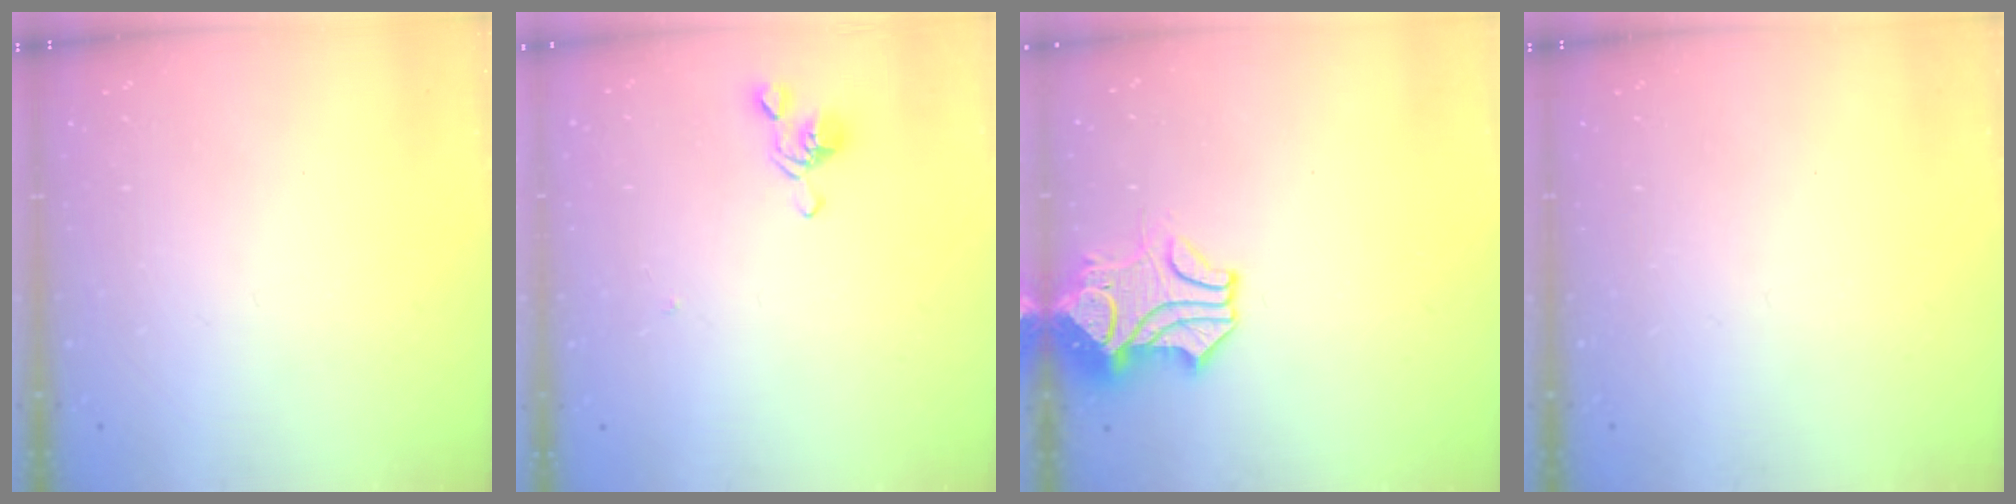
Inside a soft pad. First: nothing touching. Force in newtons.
{"total": 2.5, "press": 2.3, "slide": 0.9}
{"total": 2.1, "press": 1.9, "slide": 1.0}
{"total": 0.0}